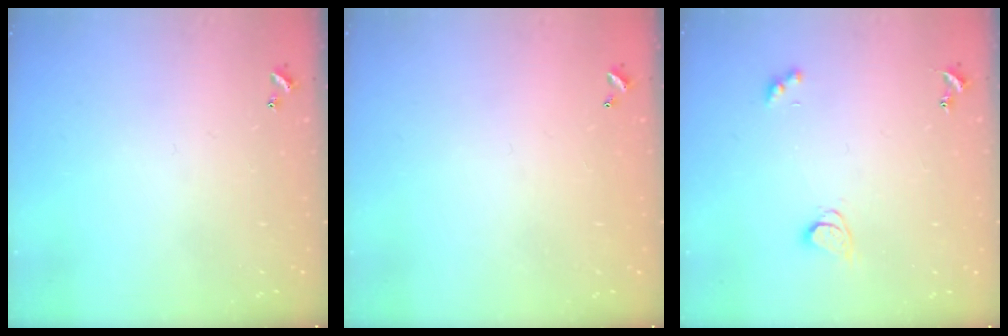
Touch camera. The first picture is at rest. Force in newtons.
{"total": 2.9, "press": 2.9, "slide": 0.1}
{"total": 2.3, "press": 2.3, "slide": 0.3}